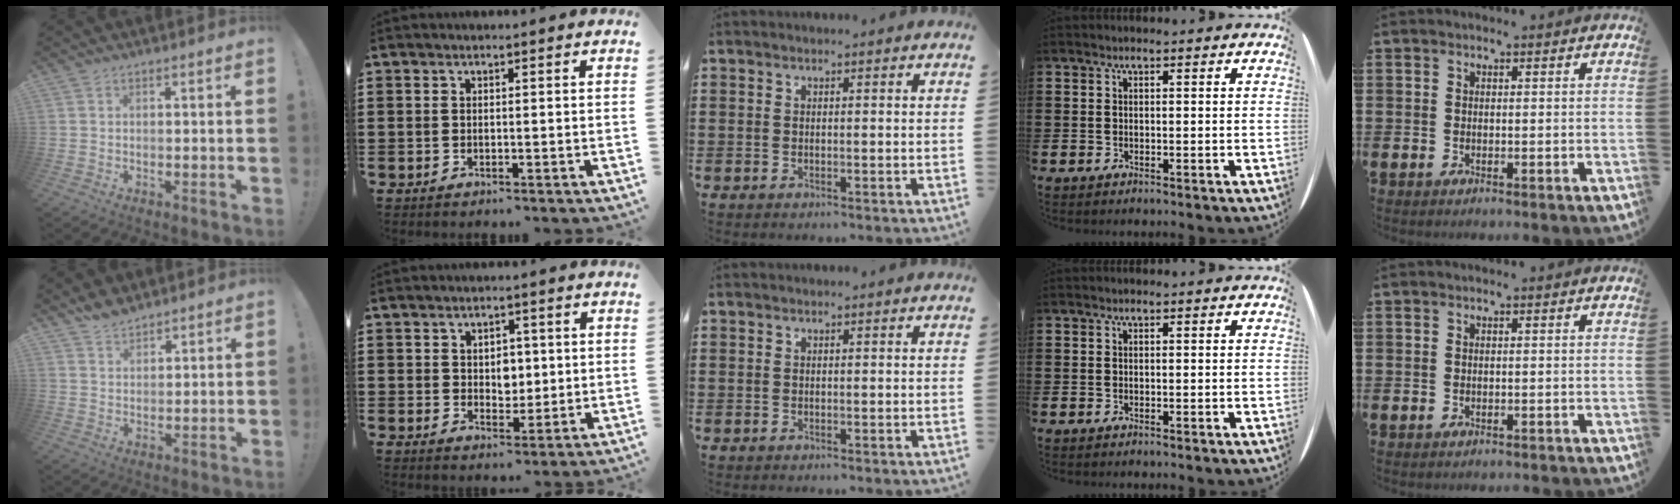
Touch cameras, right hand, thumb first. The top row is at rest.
{"thumb": {"total": 4.9, "force": [4.4, 1.6, 1.1], "torque": [-0.020, -0.025, 0.084]}, "index": {"total": 3.5, "force": [1.0, 2.9, 1.7], "torque": [-0.027, 0.006, 0.013]}}